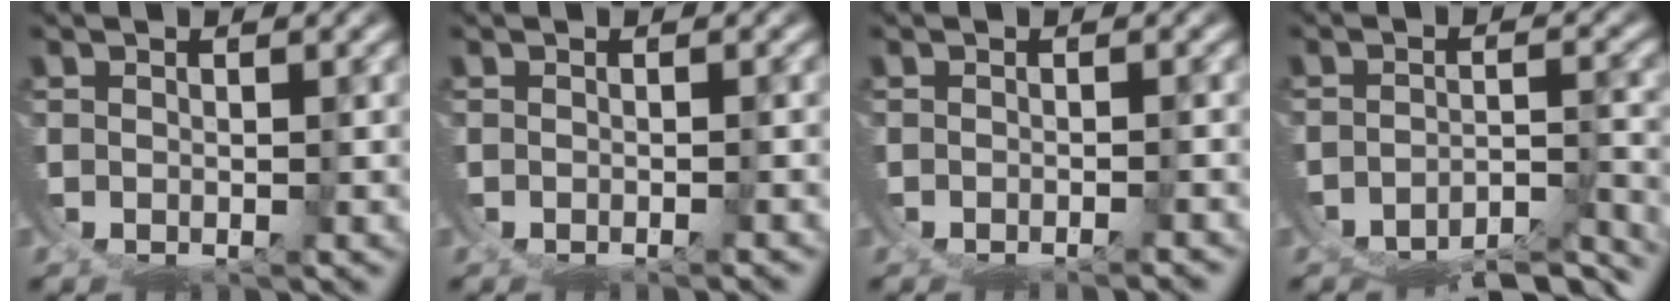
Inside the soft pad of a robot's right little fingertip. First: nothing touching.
{"total": 0.8, "force": [-0.7, 0.0, 0.3], "torque": [0.001, 0.005, -0.014]}
{"total": 1.6, "force": [-1.5, 0.3, 0.6], "torque": [-0.002, 0.005, -0.025]}
{"total": 6.1, "force": [-5.3, 2.1, 2.1], "torque": [-0.038, -0.019, -0.073]}